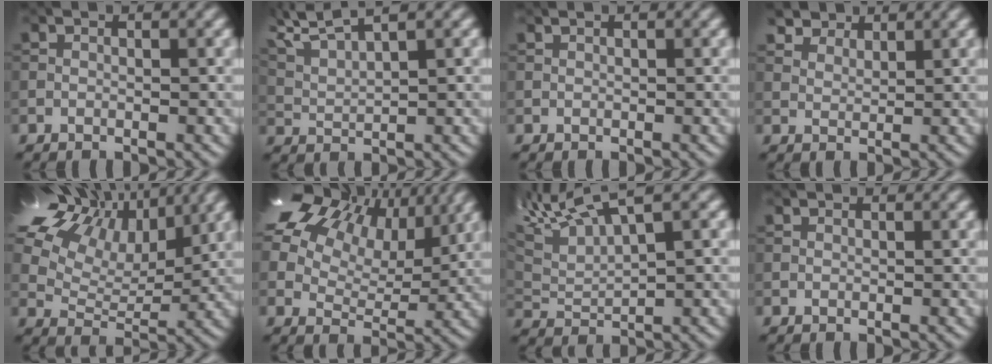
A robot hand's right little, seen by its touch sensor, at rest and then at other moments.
{"total": 5.0, "force": [4.4, 0.2, 2.4], "torque": [-0.075, 0.012, 0.098]}
{"total": 1.2, "force": [0.8, 0.5, 0.7], "torque": [-0.012, 0.010, 0.009]}
{"total": 2.0, "force": [2.0, 0.1, -0.3], "torque": [-0.020, -0.018, 0.078]}
{"total": 13.2, "force": [8.5, 7.3, 7.0], "torque": [-0.173, 0.033, 0.155]}
{"total": 16.1, "force": [8.9, 10.0, 8.9], "torque": [-0.216, 0.048, 0.187]}
{"total": 4.9, "force": [3.6, 0.4, 3.3], "torque": [-0.095, 0.012, 0.097]}
{"total": 0.7, "force": [-0.1, -0.5, -0.5], "torque": [-0.002, -0.012, 0.010]}